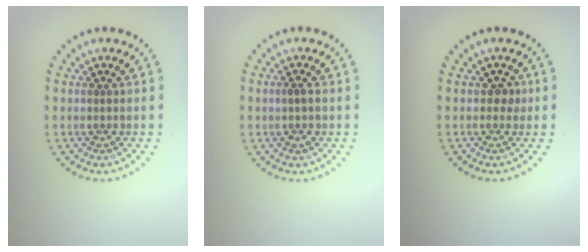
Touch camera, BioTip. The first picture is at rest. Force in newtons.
{"total": 1.1, "press": 1.0, "slide": 0.2}
{"total": 1.0, "press": 1.0, "slide": 0.3}